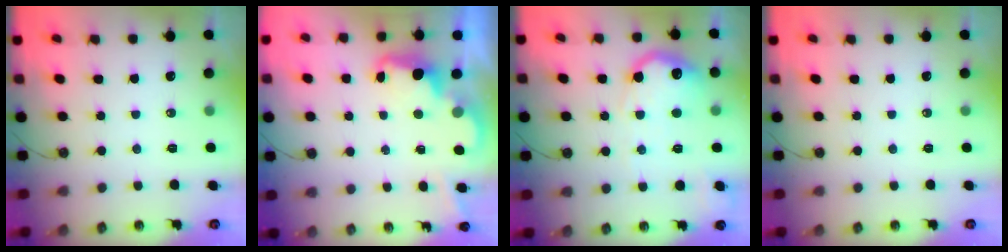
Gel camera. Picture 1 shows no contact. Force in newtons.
{"total": 2.3, "press": 2.2, "slide": 0.5}
{"total": 14.9, "press": 14.9, "slide": 0.8}
{"total": 0.0}